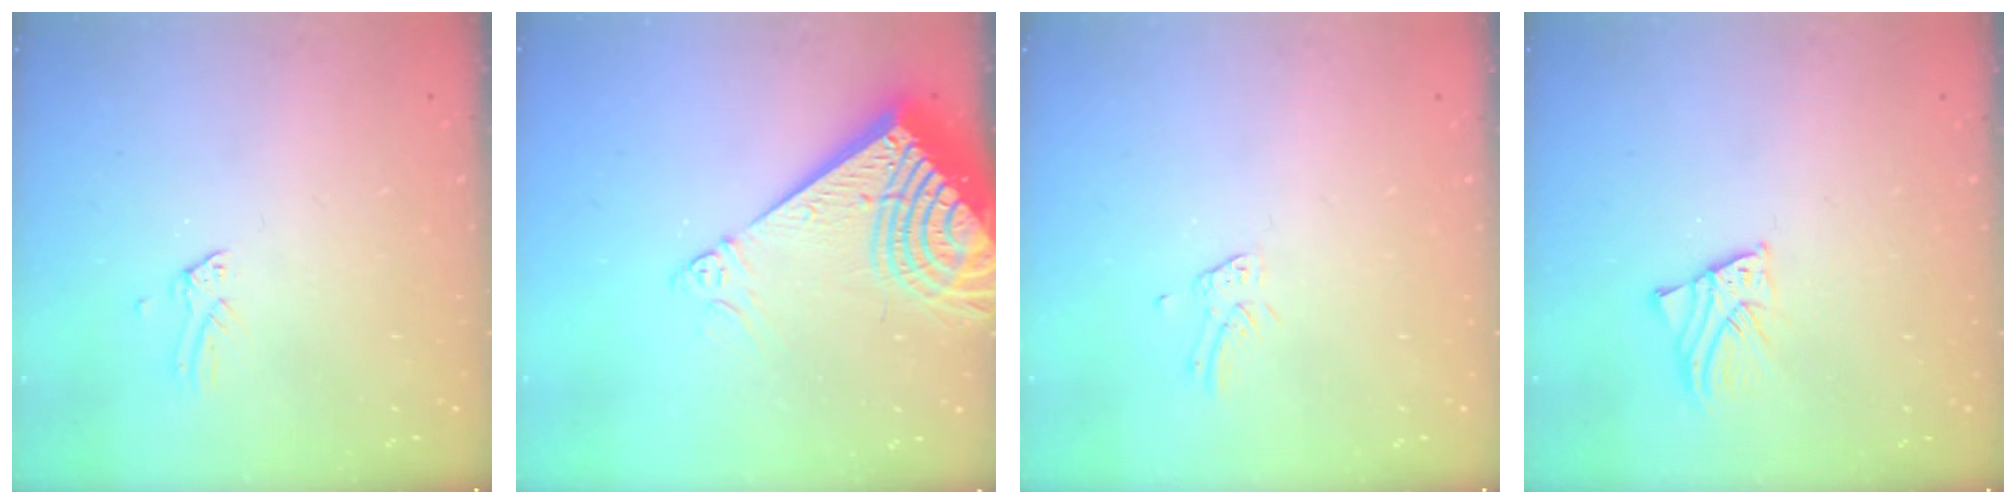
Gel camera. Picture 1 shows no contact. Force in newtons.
{"total": 19.1, "press": 18.9, "slide": 2.6}
{"total": 1.3, "press": 1.3, "slide": 0.1}
{"total": 2.2, "press": 2.2, "slide": 0.1}